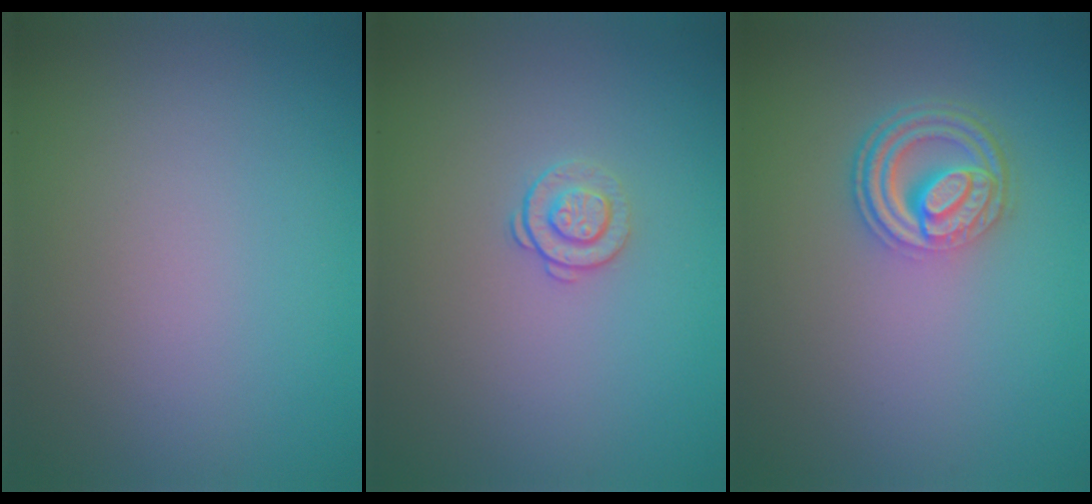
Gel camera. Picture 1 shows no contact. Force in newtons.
{"total": 1.4, "press": 0.9, "slide": 1.0}
{"total": 4.5, "press": 3.3, "slide": 3.0}